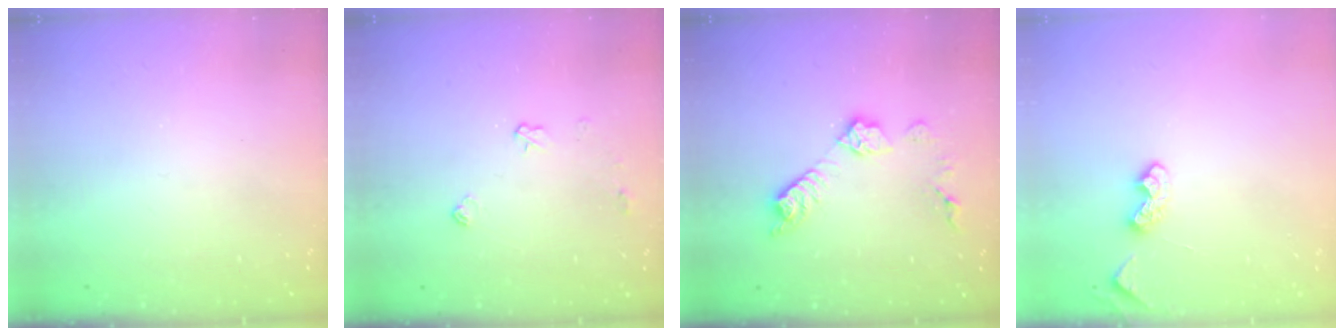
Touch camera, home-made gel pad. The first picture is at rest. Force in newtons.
{"total": 4.9, "press": 4.9, "slide": 0.6}
{"total": 11.0, "press": 11.0, "slide": 0.6}
{"total": 4.5, "press": 4.5, "slide": 0.6}